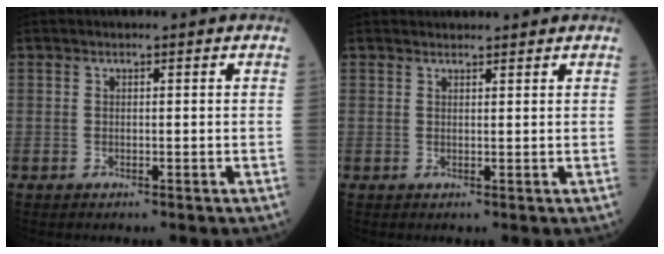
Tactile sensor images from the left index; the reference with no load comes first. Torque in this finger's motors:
{"motor_torque": [0.70, -0.82, -0.21, 0.00]}